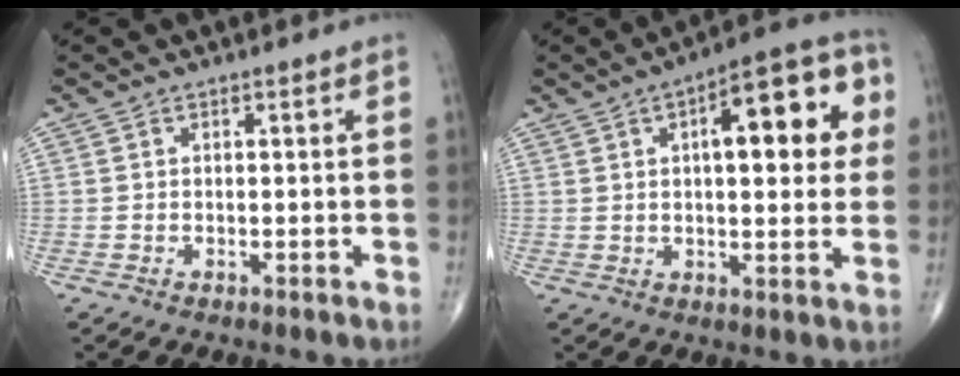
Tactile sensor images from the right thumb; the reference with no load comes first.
{"total": 16.1, "force": [4.1, 6.3, 14.2], "torque": [-0.151, 0.018, 0.048]}